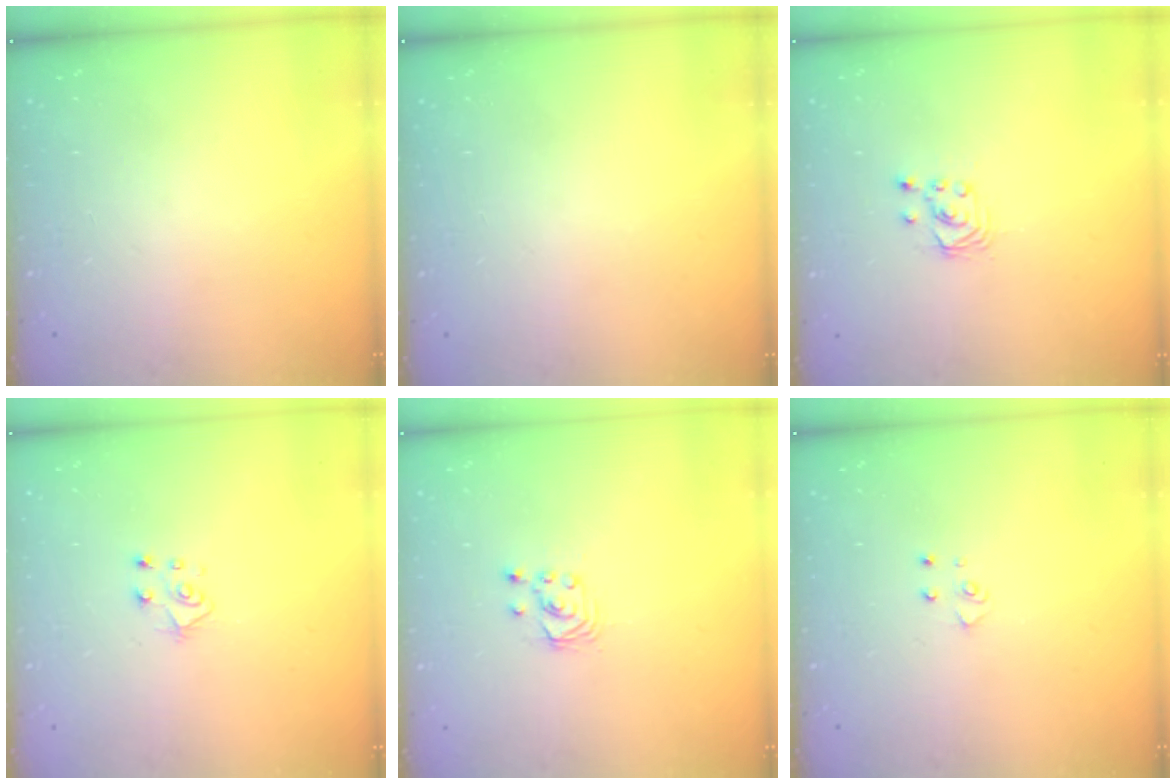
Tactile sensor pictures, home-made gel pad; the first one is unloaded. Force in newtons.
{"total": 0.0}
{"total": 2.5, "press": 2.5, "slide": 0.3}
{"total": 5.6, "press": 5.6, "slide": 0.4}
{"total": 2.5, "press": 2.5, "slide": 0.3}
{"total": 4.0, "press": 4.0, "slide": 0.4}